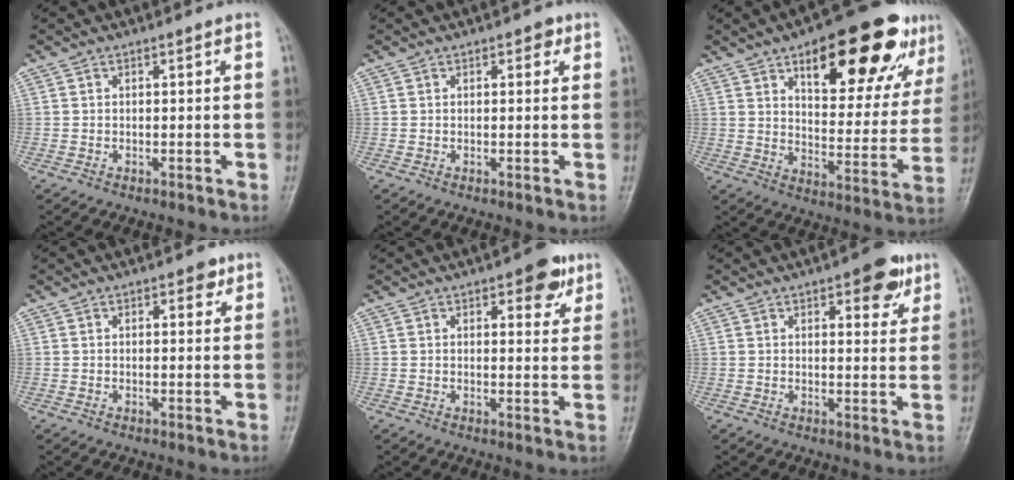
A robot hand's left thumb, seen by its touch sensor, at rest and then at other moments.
{"total": 2.0, "force": [0.9, 1.2, 1.3], "torque": [-0.004, 0.000, 0.009]}
{"total": 24.1, "force": [13.5, 9.8, 17.5], "torque": [-0.193, -0.034, 0.198]}
{"total": 2.6, "force": [1.5, 1.3, 1.6], "torque": [-0.007, -0.004, 0.017]}
{"total": 6.5, "force": [3.7, 2.9, 4.6], "torque": [-0.034, -0.014, 0.040]}
{"total": 7.5, "force": [4.2, 3.1, 5.4], "torque": [-0.044, -0.016, 0.048]}